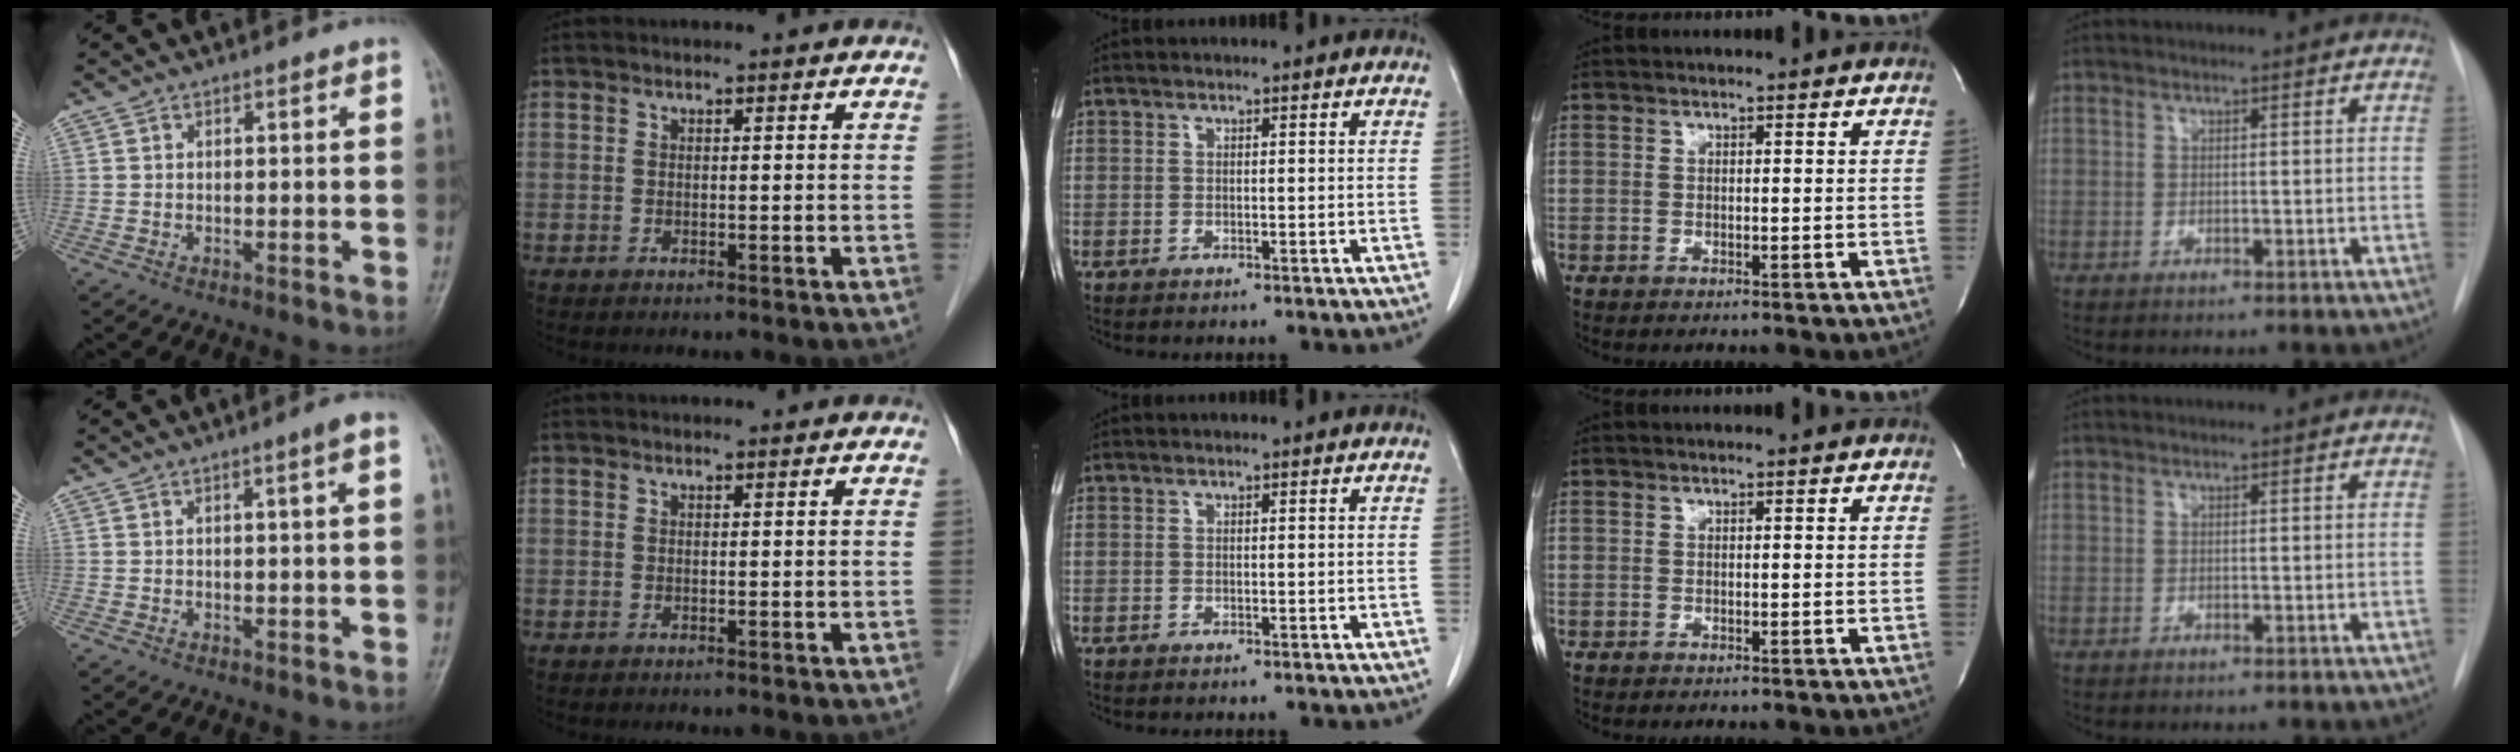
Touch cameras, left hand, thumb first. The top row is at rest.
{"thumb": {"total": 1.8, "force": [0.5, -0.3, 1.8], "torque": [-0.028, 0.003, 0.011]}}